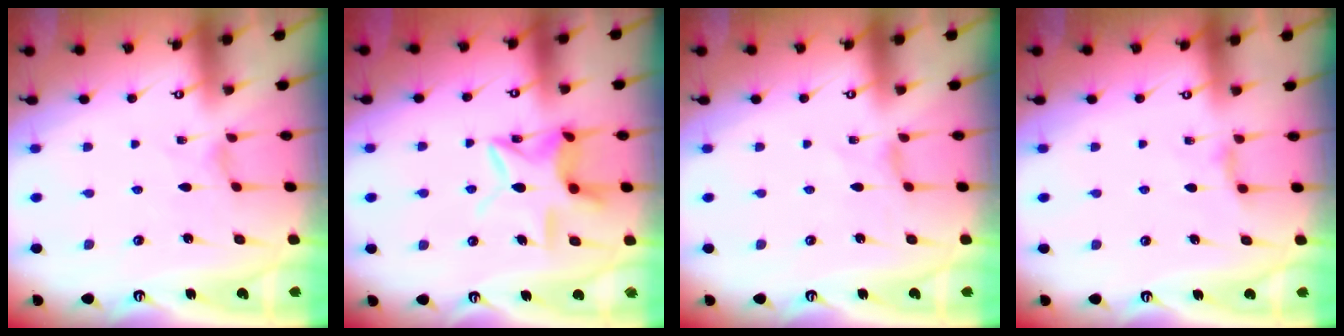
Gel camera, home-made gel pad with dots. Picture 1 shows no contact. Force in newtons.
{"total": 12.1, "press": 12.0, "slide": 1.0}
{"total": 0.0}
{"total": 3.7, "press": 3.7, "slide": 0.5}